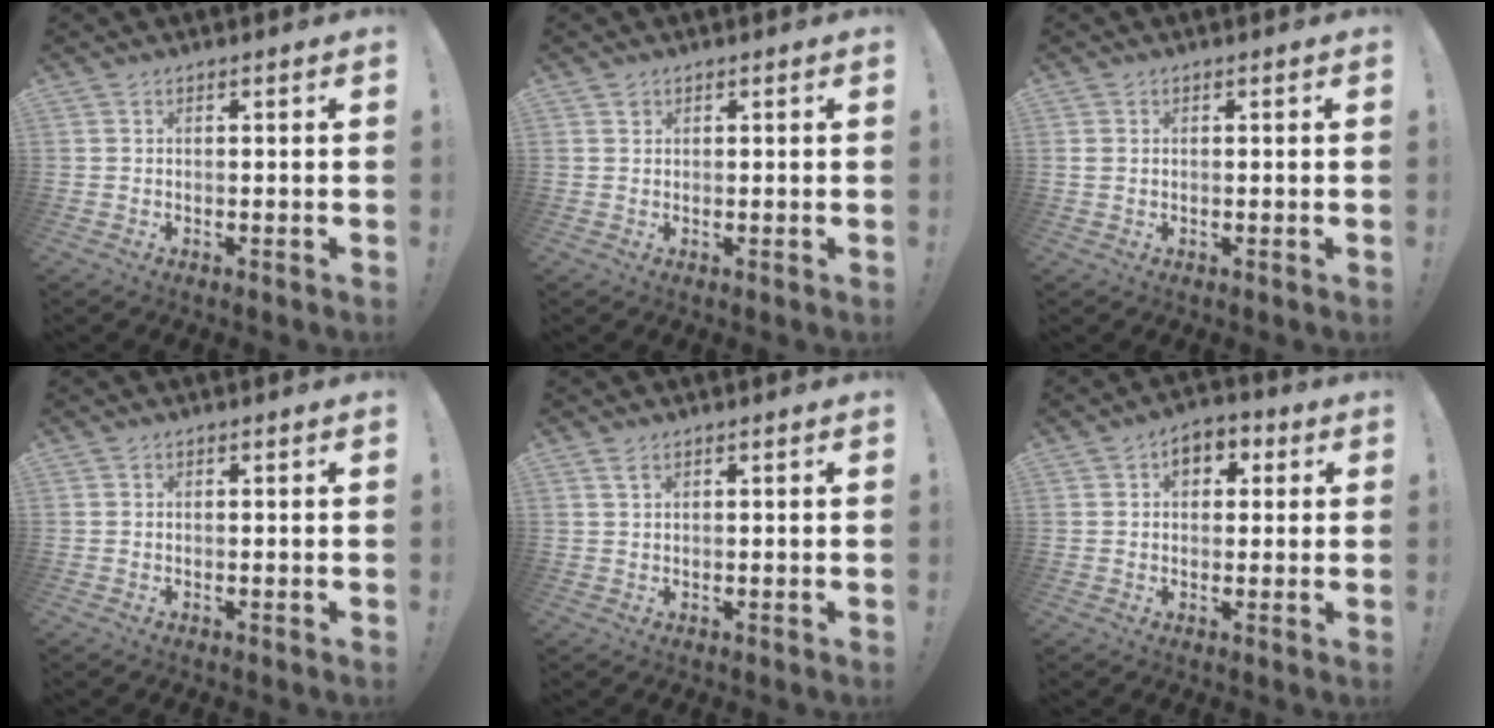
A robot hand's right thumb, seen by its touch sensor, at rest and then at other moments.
{"total": 1.1, "force": [0.7, 0.8, 0.2], "torque": [0.004, -0.002, 0.012]}
{"total": 1.0, "force": [0.5, 0.7, 0.5], "torque": [-0.015, 0.006, 0.010]}
{"total": 0.0}
{"total": 2.1, "force": [1.3, 0.9, 1.4], "torque": [-0.022, -0.003, 0.022]}
{"total": 5.3, "force": [1.3, 4.0, 3.2], "torque": [-0.043, 0.006, 0.022]}